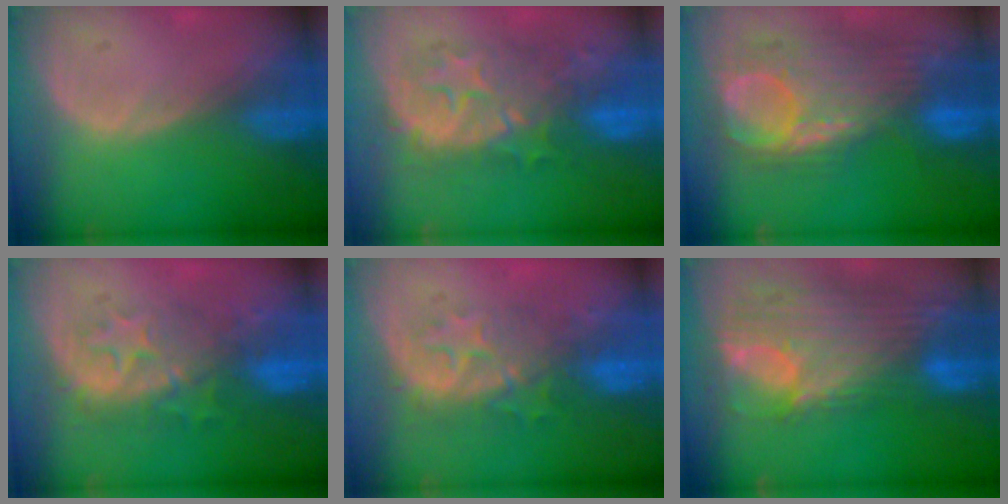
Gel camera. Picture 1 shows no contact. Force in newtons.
{"total": 9.4, "press": 9.2, "slide": 1.7}
{"total": 11.0, "press": 10.4, "slide": 3.5}
{"total": 8.3, "press": 8.2, "slide": 1.0}
{"total": 8.0, "press": 7.9, "slide": 1.5}
{"total": 12.2, "press": 10.3, "slide": 6.5}